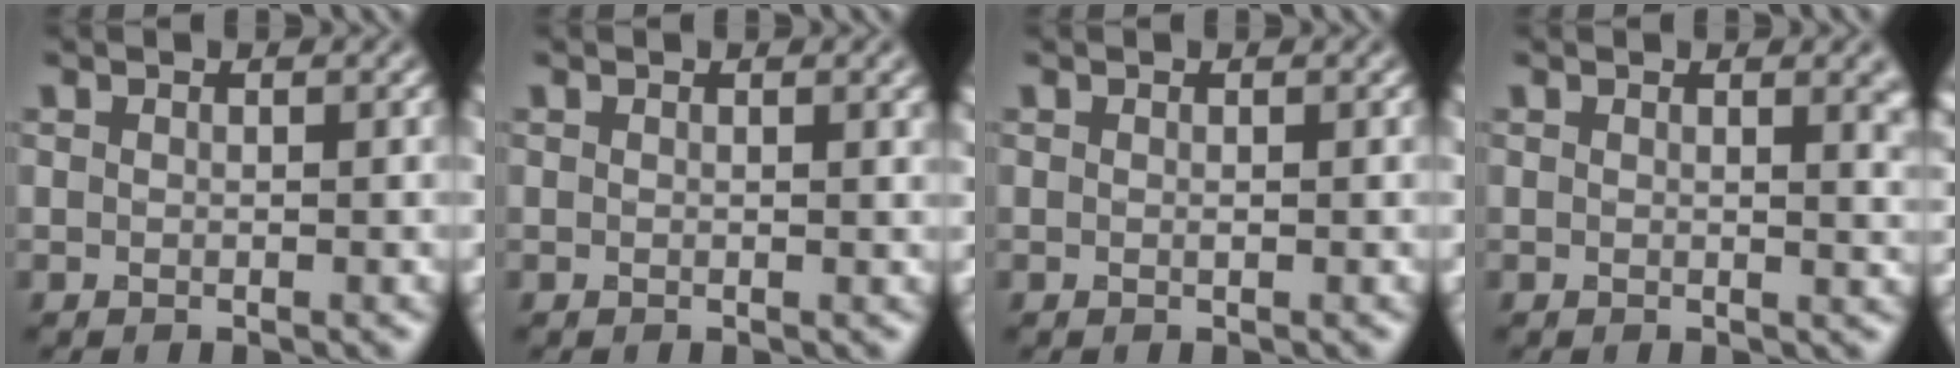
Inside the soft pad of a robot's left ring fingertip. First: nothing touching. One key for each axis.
{"total": 1.1, "fx": 0.6, "fy": 0.3, "fz": 0.8, "tx": -0.005, "ty": 0.004, "tz": 0.007}
{"total": 0.0}
{"total": 2.6, "fx": 1.2, "fy": 1.1, "fz": 2.1, "tx": -0.011, "ty": 0.001, "tz": 0.014}